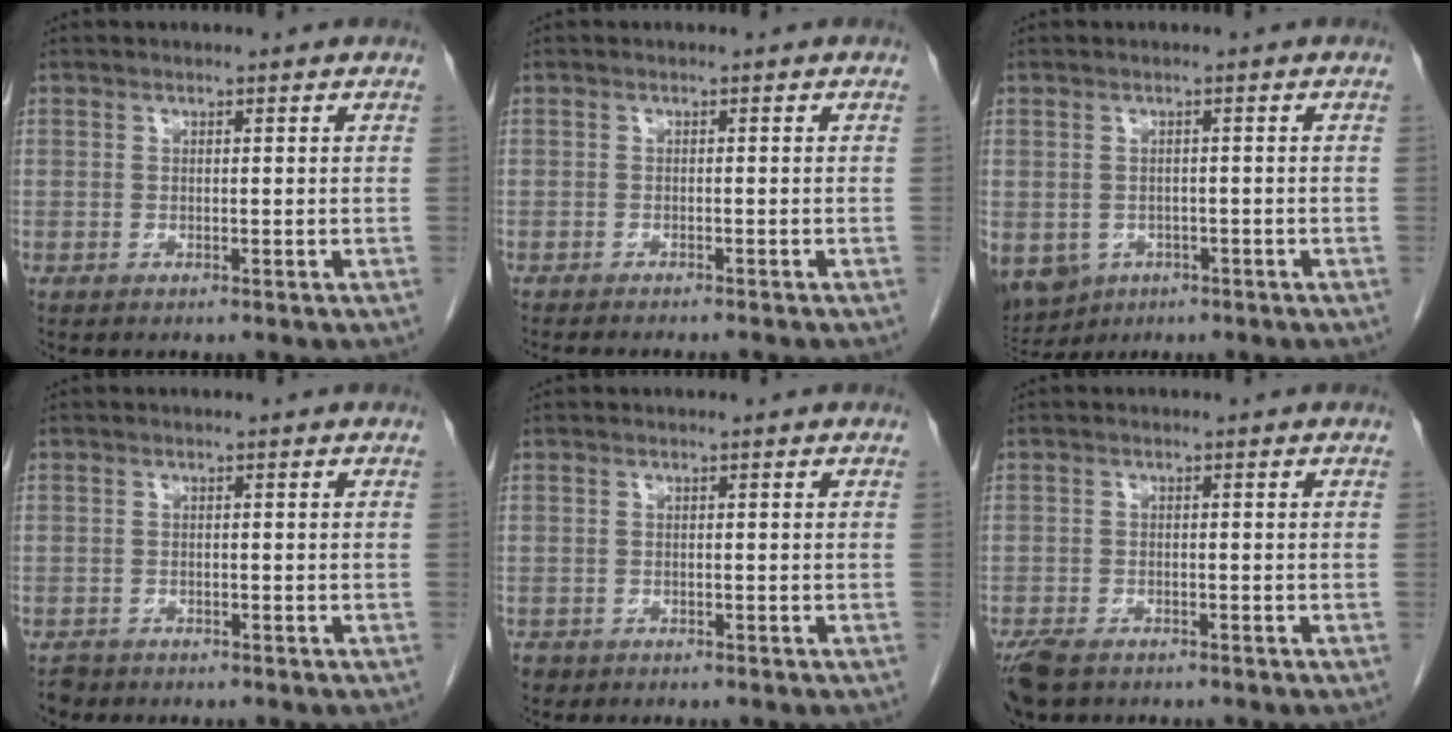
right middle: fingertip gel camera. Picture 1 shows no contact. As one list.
[{"total": 7.3, "force": [-6.5, 0.5, 3.3], "torque": [-0.027, -0.015, -0.087]}, {"total": 12.3, "force": [-6.1, 9.5, 5.0], "torque": [-0.142, -0.013, -0.080]}, {"total": 1.9, "force": [-1.6, 1.0, 0.0], "torque": [-0.007, 0.000, -0.027]}, {"total": 1.3, "force": [-1.0, 0.9, 0.1], "torque": [-0.010, 0.001, -0.016]}, {"total": 5.4, "force": [-4.1, 2.5, 2.5], "torque": [-0.048, -0.009, -0.067]}]